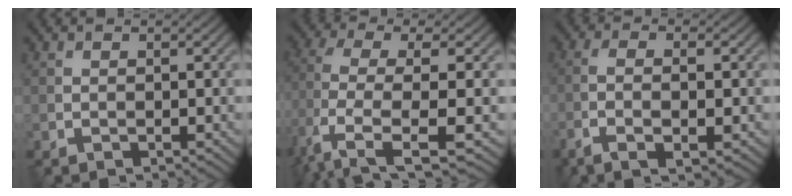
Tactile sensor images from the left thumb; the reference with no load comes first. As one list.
[{"total": 6.7, "force": [-0.3, 2.3, 6.3], "torque": [-0.142, -0.004, -0.017]}, {"total": 4.8, "force": [-1.9, 1.1, 4.3], "torque": [-0.085, -0.002, -0.039]}]